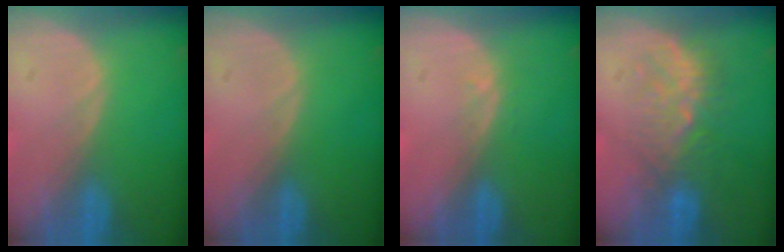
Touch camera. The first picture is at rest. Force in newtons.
{"total": 0.0}
{"total": 0.8, "press": 0.6, "slide": 0.6}
{"total": 6.3, "press": 6.1, "slide": 1.8}